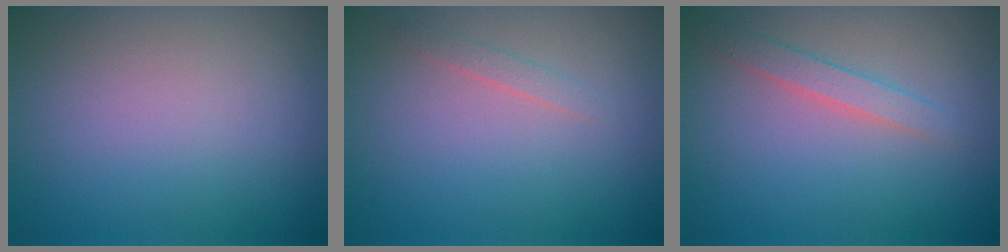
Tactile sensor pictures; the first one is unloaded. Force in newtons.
{"total": 0.9, "press": 0.9, "slide": 0.0}
{"total": 1.8, "press": 1.8, "slide": 0.1}